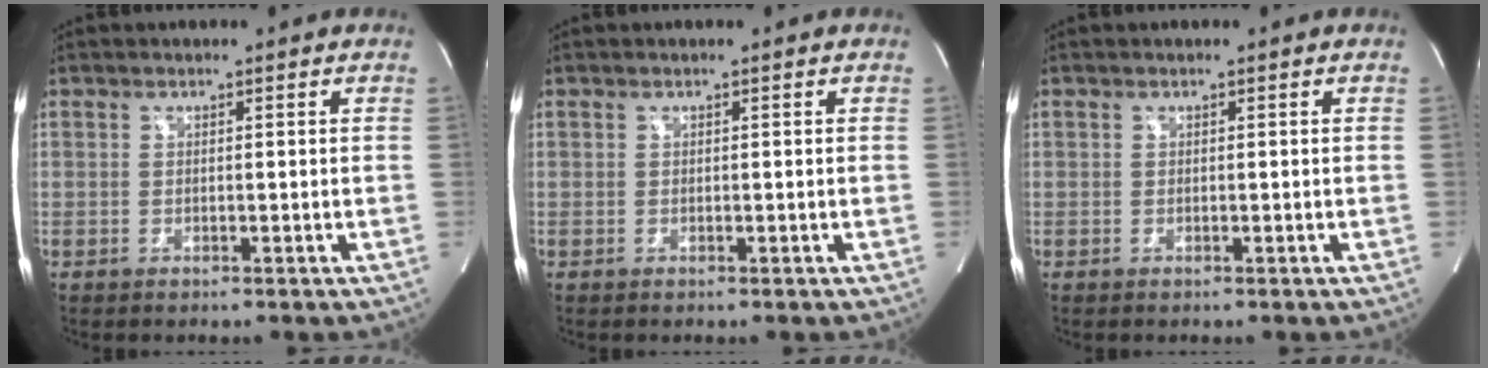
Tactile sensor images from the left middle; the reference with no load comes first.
{"total": 0.0}
{"total": 0.0}